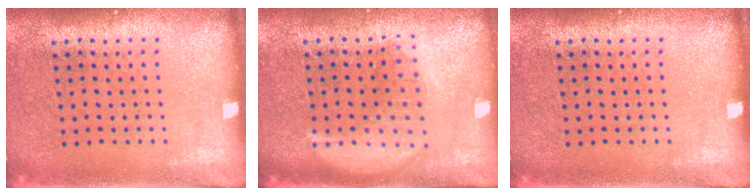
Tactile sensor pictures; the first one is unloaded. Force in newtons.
{"total": 2.1, "press": 2.1, "slide": 0.1}
{"total": 0.0}